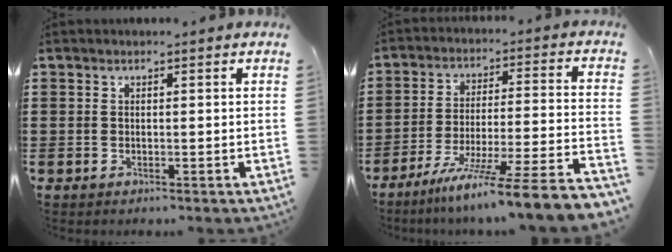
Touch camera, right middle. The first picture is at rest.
{"total": 9.5, "force": [-7.7, -1.7, 5.4], "torque": [-0.089, -0.016, -0.156]}